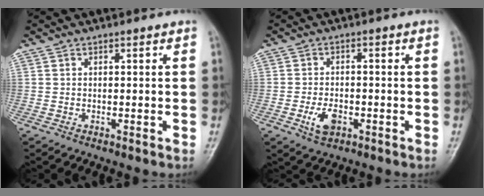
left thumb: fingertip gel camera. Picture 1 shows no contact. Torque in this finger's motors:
{"motor_torque": [-0.09, 0.32, 0.36, 0.14, 0.02]}